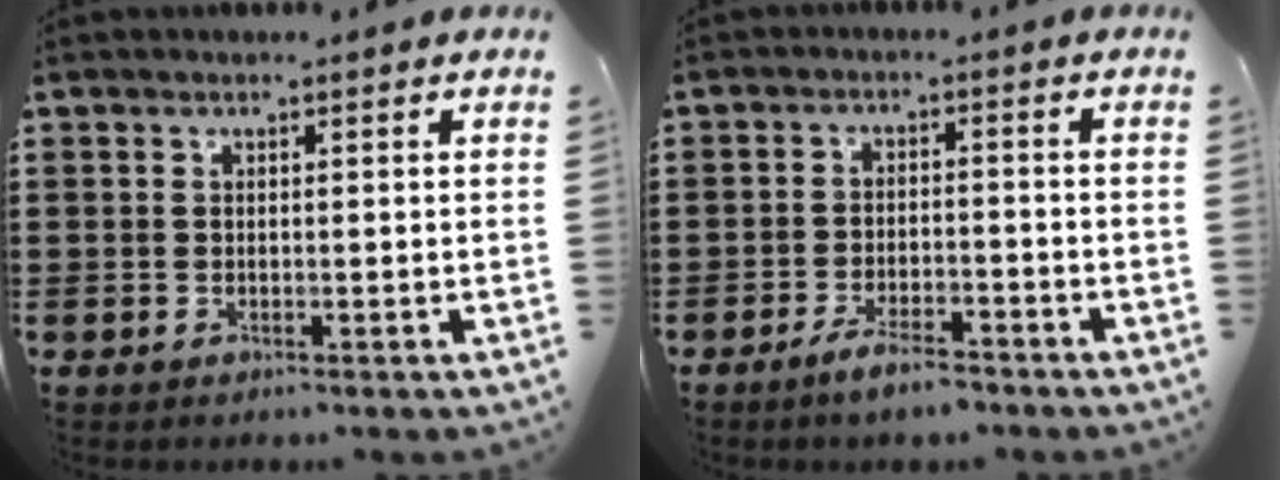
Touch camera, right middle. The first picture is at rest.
{"total": 4.2, "force": [-3.5, 0.8, 2.1], "torque": [-0.043, 0.002, -0.067]}